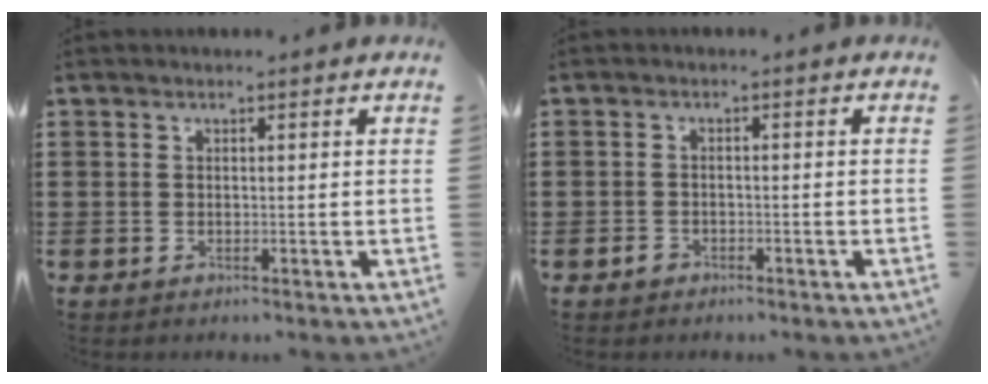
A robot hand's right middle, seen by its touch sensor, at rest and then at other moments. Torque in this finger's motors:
{"motor_torque": [1.07, -0.15, 0.15, 0.00]}